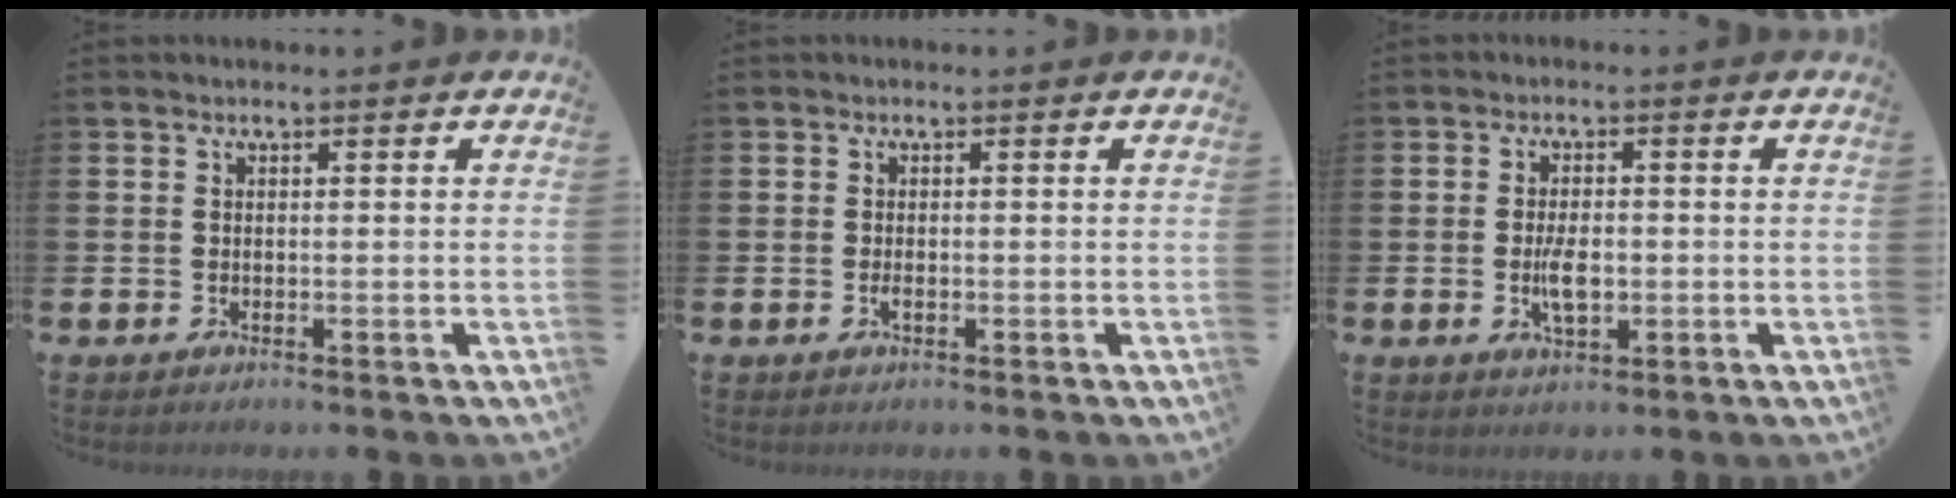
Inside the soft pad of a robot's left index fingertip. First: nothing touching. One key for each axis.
{"total": 0.8, "fx": -0.3, "fy": 0.3, "fz": 0.8, "tx": -0.018, "ty": 0.001, "tz": -0.004}
{"total": 3.9, "fx": -0.5, "fy": 1.9, "fz": 3.4, "tx": -0.051, "ty": -0.002, "tz": -0.012}